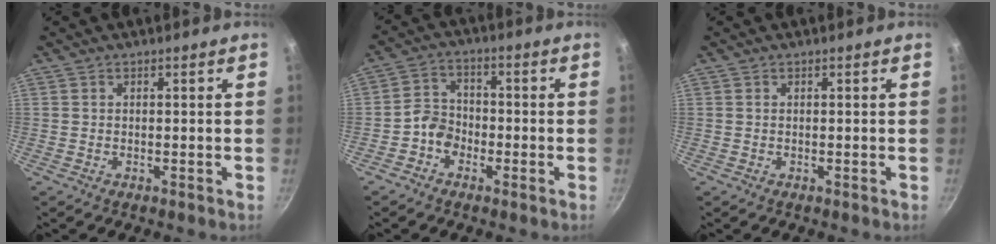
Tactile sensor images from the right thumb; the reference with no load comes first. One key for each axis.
{"total": 5.6, "fx": -2.3, "fy": 4.4, "fz": 2.6, "tx": -0.026, "ty": 0.025, "tz": -0.054}
{"total": 0.0}